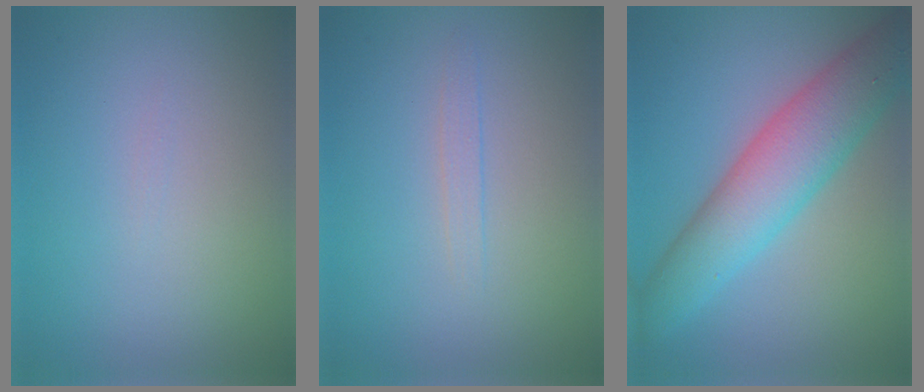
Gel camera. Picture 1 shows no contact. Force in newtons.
{"total": 0.8, "press": 0.8, "slide": 0.2}
{"total": 7.4, "press": 7.4, "slide": 0.4}